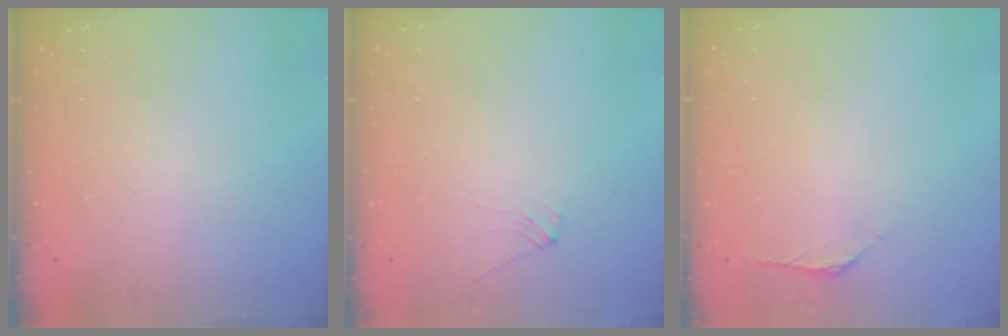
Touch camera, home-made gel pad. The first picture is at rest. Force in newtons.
{"total": 1.7, "press": 1.6, "slide": 0.5}
{"total": 1.1, "press": 1.0, "slide": 0.5}